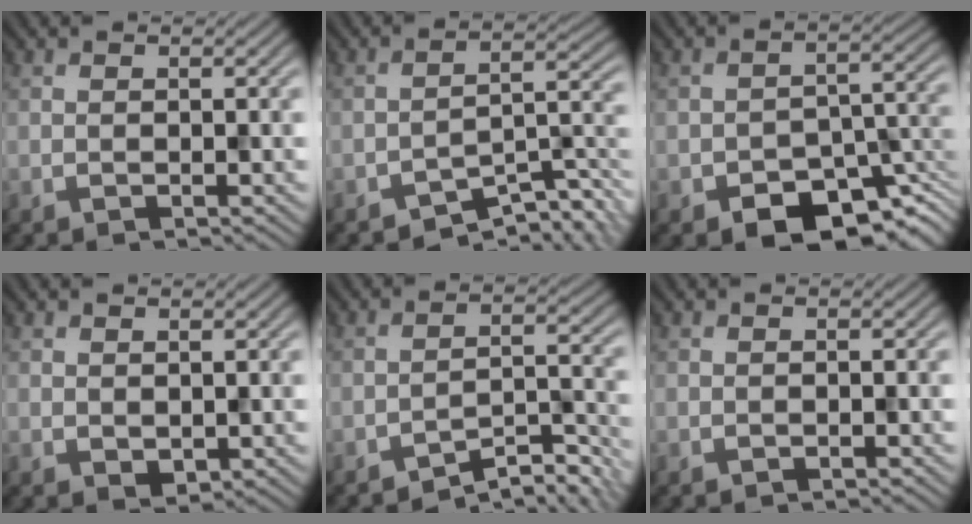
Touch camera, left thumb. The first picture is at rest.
{"total": 6.4, "force": [-5.0, 1.9, 3.5], "torque": [-0.040, 0.002, -0.087]}
{"total": 9.3, "force": [-5.8, 4.9, 5.3], "torque": [-0.070, -0.021, -0.093]}
{"total": 1.1, "force": [0.5, 0.8, 0.7], "torque": [-0.016, -0.005, 0.013]}
{"total": 5.3, "force": [-4.5, 1.1, 2.6], "torque": [-0.034, 0.007, -0.072]}
{"total": 0.0}